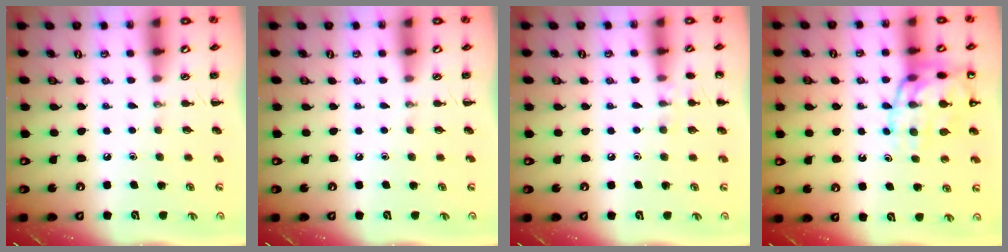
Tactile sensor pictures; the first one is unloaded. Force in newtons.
{"total": 0.0}
{"total": 6.6, "press": 6.3, "slide": 1.9}
{"total": 17.4, "press": 17.1, "slide": 3.0}